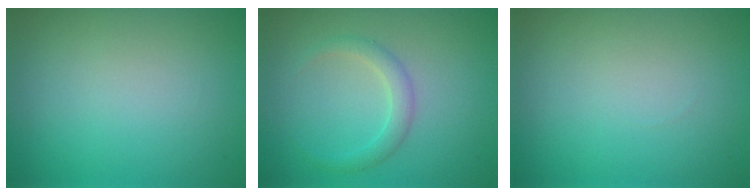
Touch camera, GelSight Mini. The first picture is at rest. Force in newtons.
{"total": 1.8, "press": 1.8, "slide": 0.1}
{"total": 0.0}